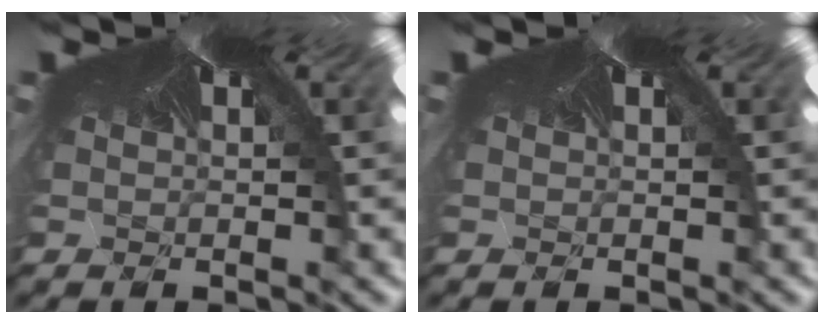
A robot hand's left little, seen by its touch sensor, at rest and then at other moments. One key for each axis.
{"total": 0.0}